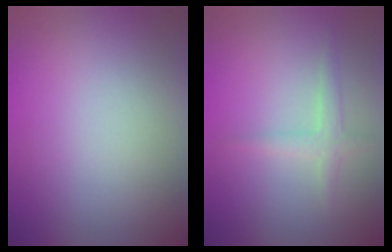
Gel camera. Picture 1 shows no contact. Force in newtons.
{"total": 1.7, "press": 1.7, "slide": 0.1}